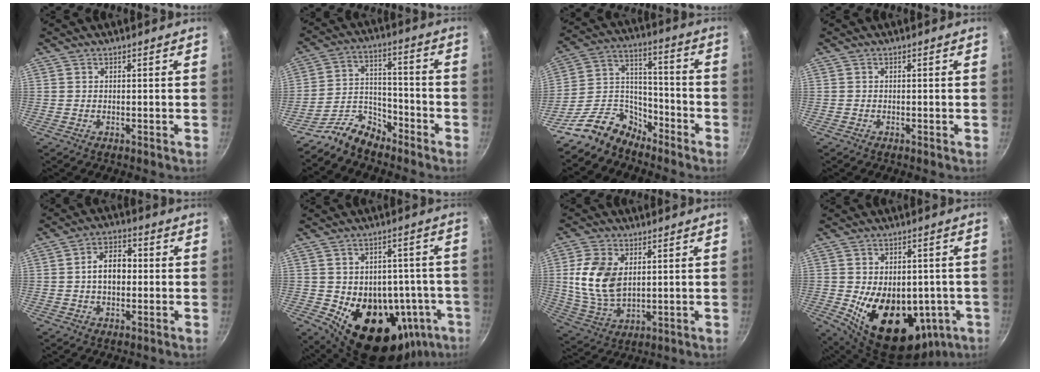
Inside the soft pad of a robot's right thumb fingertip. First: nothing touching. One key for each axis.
{"total": 8.4, "fx": -7.3, "fy": 3.6, "fz": 2.1, "tx": -0.021, "ty": 0.079, "tz": -0.152}
{"total": 11.6, "fx": -9.3, "fy": 6.2, "fz": 3.2, "tx": -0.031, "ty": 0.097, "tz": -0.189}
{"total": 0.0}
{"total": 7.7, "fx": 0.0, "fy": 5.1, "fz": 5.7, "tx": -0.068, "ty": 0.024, "tz": -0.006}
{"total": 22.6, "fx": -7.1, "fy": 15.5, "fz": 14.8, "tx": -0.166, "ty": 0.011, "tz": -0.079}
{"total": 12.4, "fx": 2.3, "fy": 8.1, "fz": 9.1, "tx": -0.168, "ty": -0.018, "tz": 0.055}
{"total": 21.1, "fx": -4.5, "fy": 13.9, "fz": 15.2, "tx": -0.208, "ty": -0.002, "tz": -0.041}